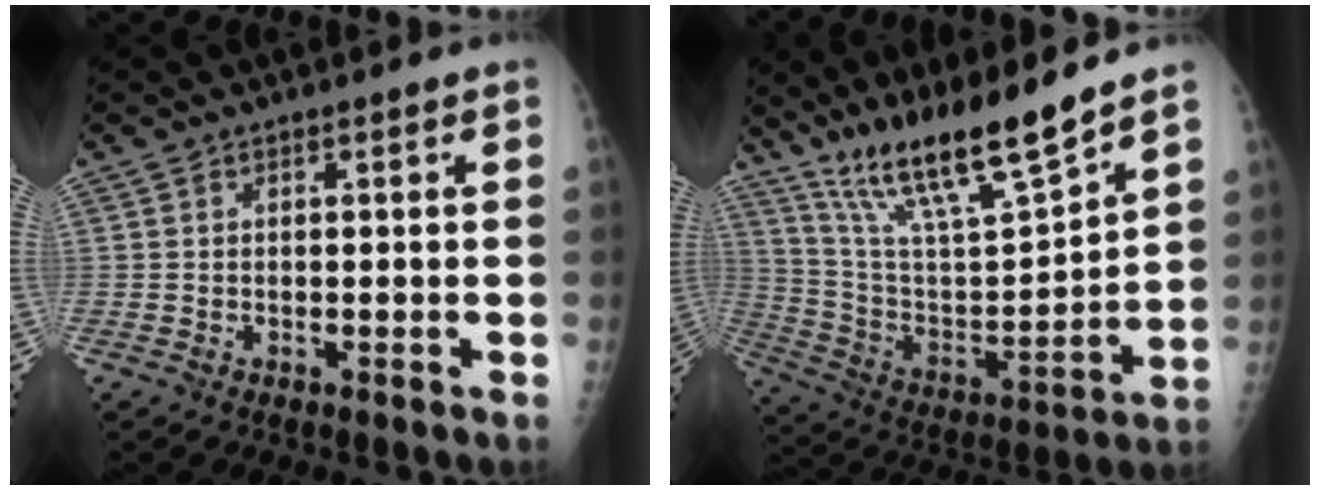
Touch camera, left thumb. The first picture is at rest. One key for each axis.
{"total": 18.1, "fx": 14.3, "fy": 1.7, "fz": 10.9, "tx": -0.176, "ty": -0.074, "tz": 0.271}